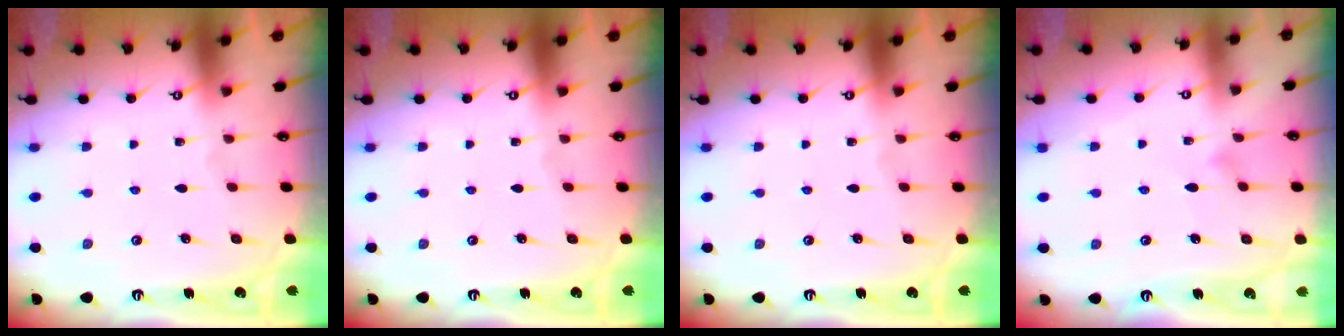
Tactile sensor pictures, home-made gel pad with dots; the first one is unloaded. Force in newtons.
{"total": 0.0}
{"total": 0.0}
{"total": 7.5, "press": 7.5, "slide": 0.4}